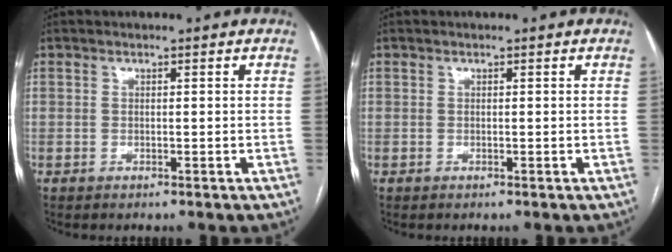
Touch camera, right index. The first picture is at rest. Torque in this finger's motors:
{"motor_torque": [0.00, 0.00, 0.00, 0.00]}